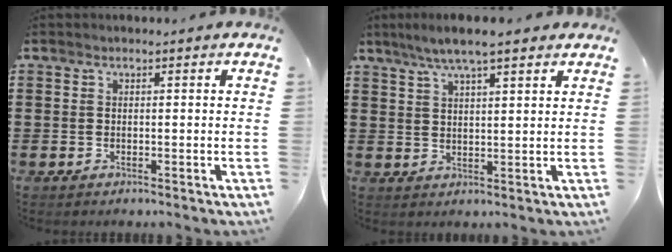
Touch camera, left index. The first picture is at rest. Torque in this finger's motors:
{"motor_torque": [1.11, -1.03, 0.23, 0.16]}